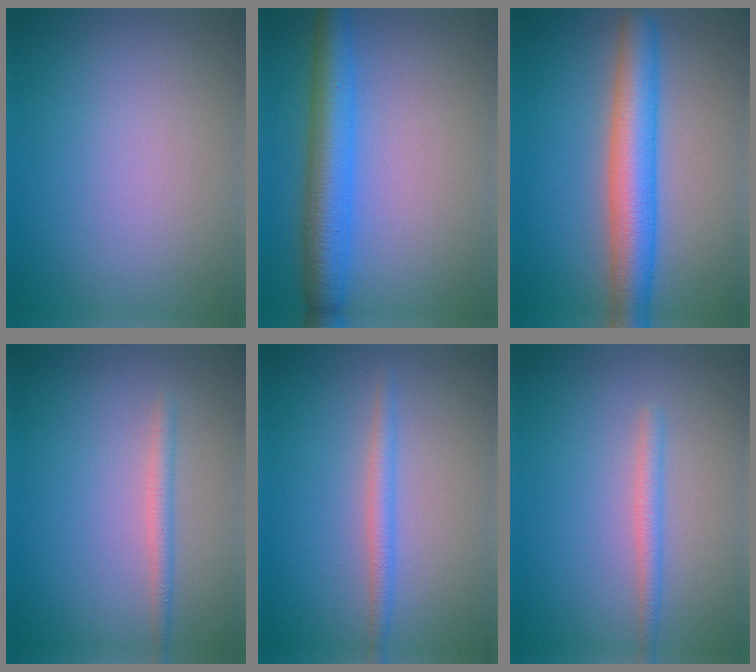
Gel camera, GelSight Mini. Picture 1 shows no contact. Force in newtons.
{"total": 5.6, "press": 5.6, "slide": 0.1}
{"total": 6.6, "press": 6.6, "slide": 0.1}
{"total": 1.5, "press": 1.5, "slide": 0.0}
{"total": 1.9, "press": 1.9, "slide": 0.2}
{"total": 1.7, "press": 1.7, "slide": 0.1}